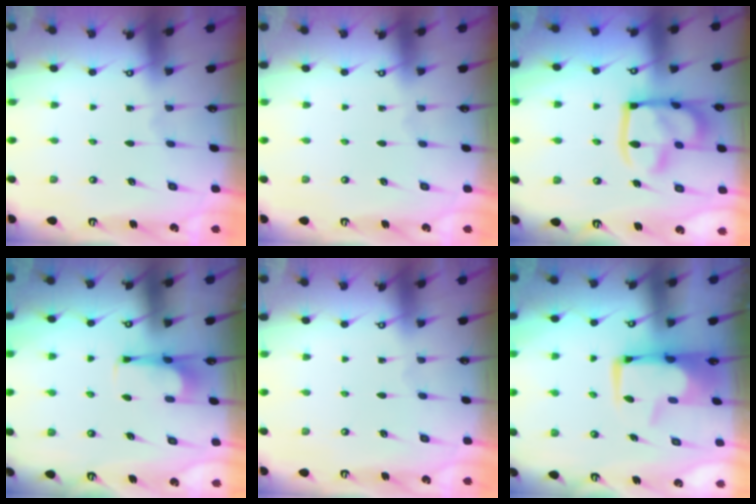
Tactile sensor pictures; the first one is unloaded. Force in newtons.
{"total": 0.0}
{"total": 18.0, "press": 17.9, "slide": 2.0}
{"total": 4.9, "press": 4.9, "slide": 0.6}
{"total": 0.0}
{"total": 1.4, "press": 1.0, "slide": 1.0}